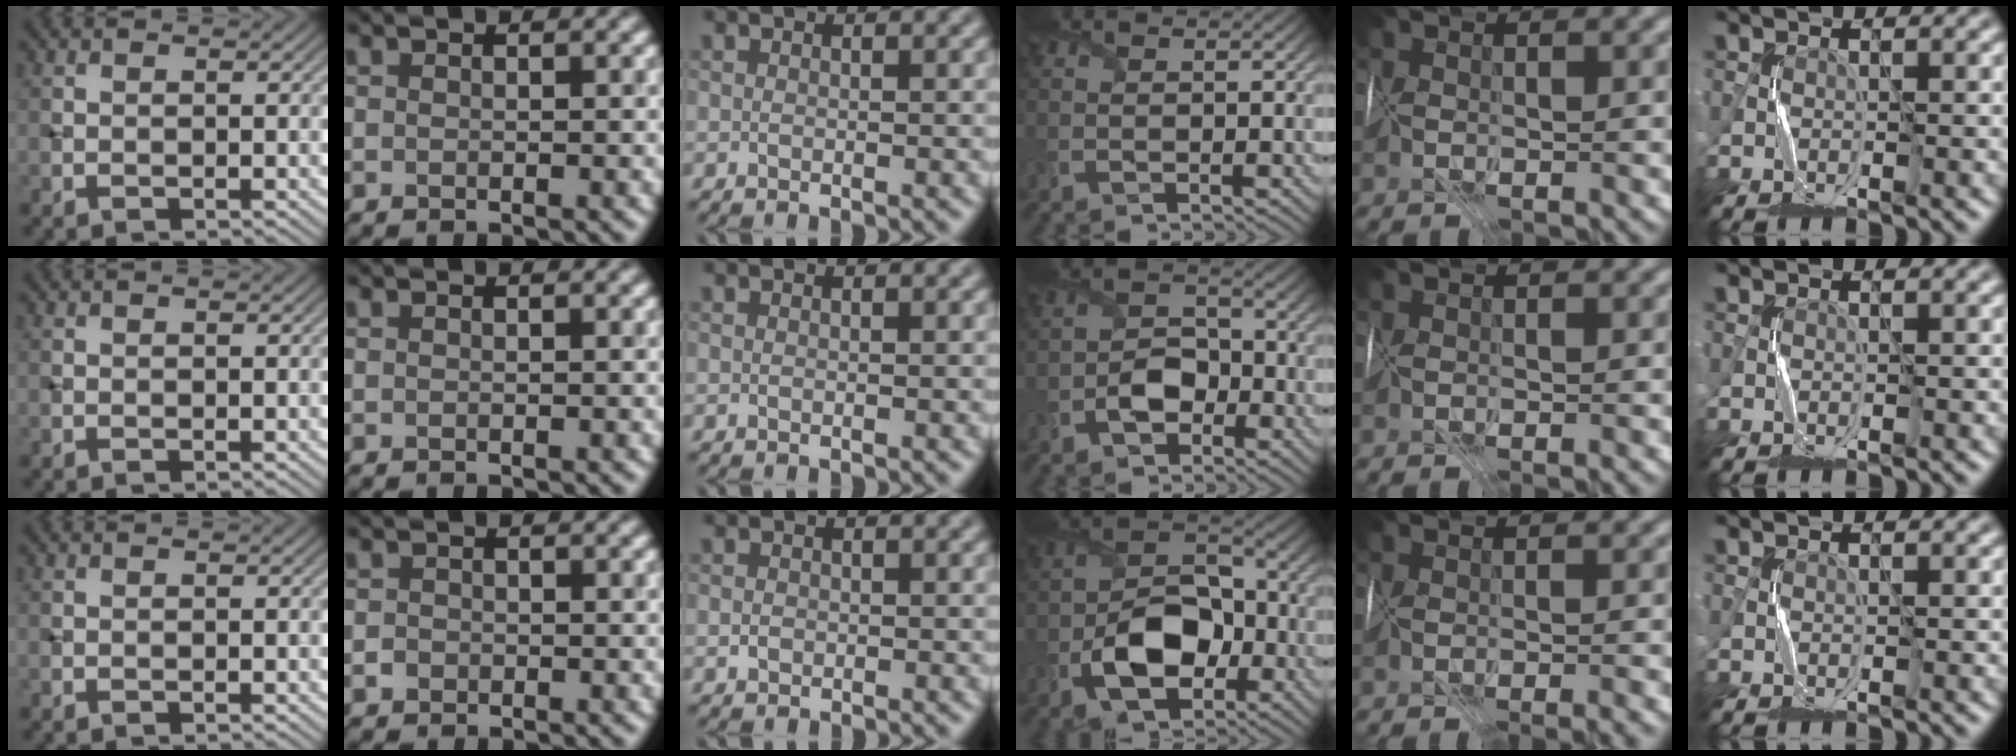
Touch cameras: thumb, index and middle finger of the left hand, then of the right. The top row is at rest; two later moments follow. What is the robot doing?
{"motion": "fold", "object": "tissue"}